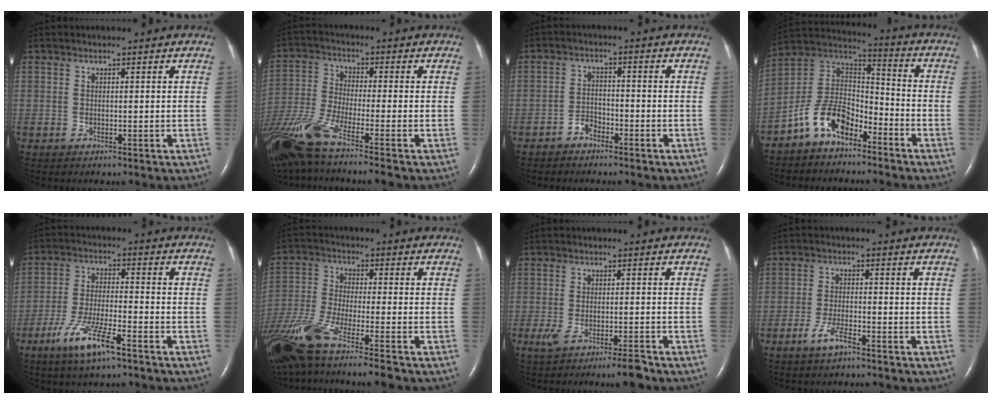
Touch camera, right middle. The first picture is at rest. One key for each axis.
{"total": 14.1, "fx": -10.3, "fy": -0.1, "fz": 9.6, "tx": -0.217, "ty": -0.036, "tz": -0.200}
{"total": 2.6, "fx": -2.0, "fy": 1.4, "fz": 1.0, "tx": -0.018, "ty": 0.005, "tz": -0.037}
{"total": 10.4, "fx": -6.9, "fy": 5.2, "fz": 5.7, "tx": -0.124, "ty": 0.029, "tz": -0.137}
{"total": 9.5, "fx": -5.7, "fy": 1.4, "fz": 7.4, "tx": -0.152, "ty": -0.015, "tz": -0.104}
{"total": 16.8, "fx": -12.6, "fy": 0.7, "fz": 11.0, "tx": -0.254, "ty": -0.047, "tz": -0.234}
{"total": 4.6, "fx": -3.2, "fy": 0.3, "fz": 3.3, "tx": -0.065, "ty": -0.008, "tz": -0.056}
{"total": 3.9, "fx": -2.6, "fy": 0.8, "fz": 2.9, "tx": -0.065, "ty": -0.003, "tz": -0.050}